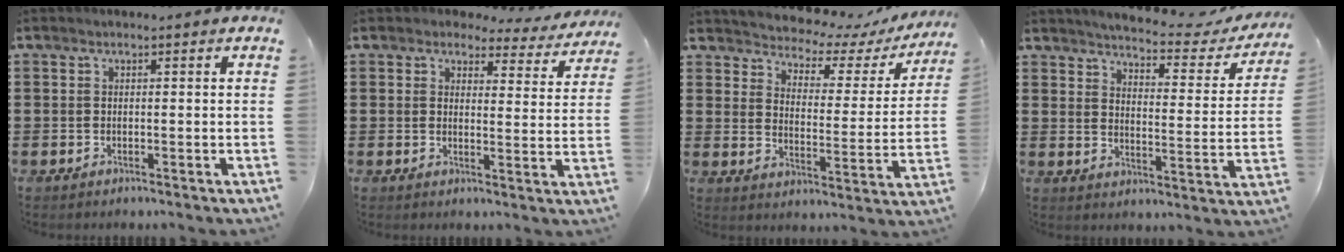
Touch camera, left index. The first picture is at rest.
{"total": 3.7, "force": [3.3, 1.2, 1.0], "torque": [-0.030, -0.013, 0.056]}
{"total": 3.8, "force": [3.6, 1.1, 0.6], "torque": [-0.029, -0.036, 0.051]}
{"total": 4.0, "force": [3.8, -0.1, 1.3], "torque": [-0.040, -0.033, 0.055]}